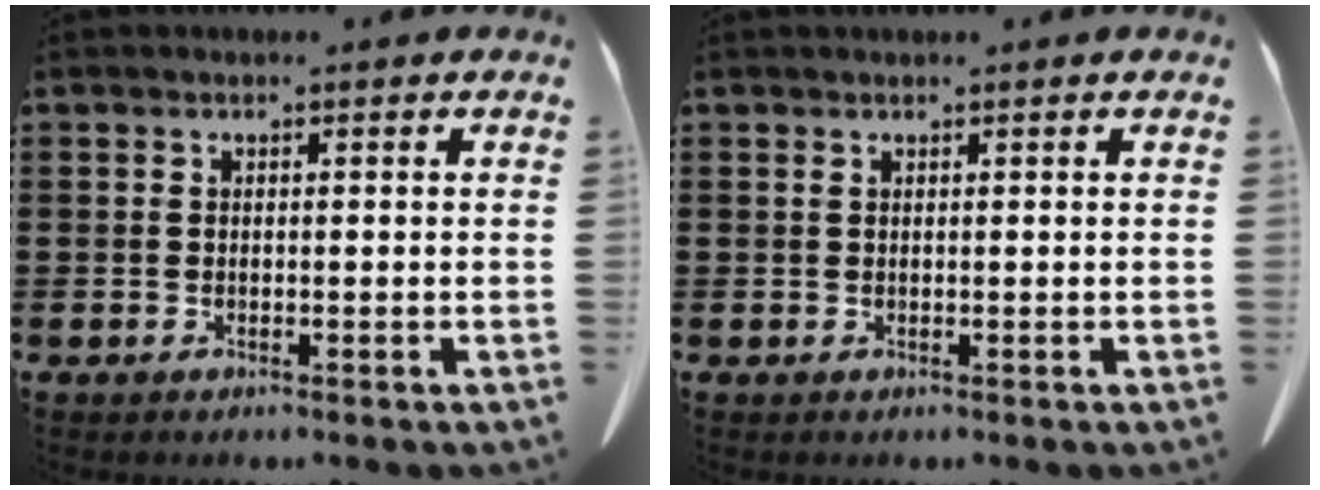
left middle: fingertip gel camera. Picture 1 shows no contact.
{"total": 0.6, "force": [0.5, 0.0, 0.4], "torque": [-0.010, -0.001, 0.010]}